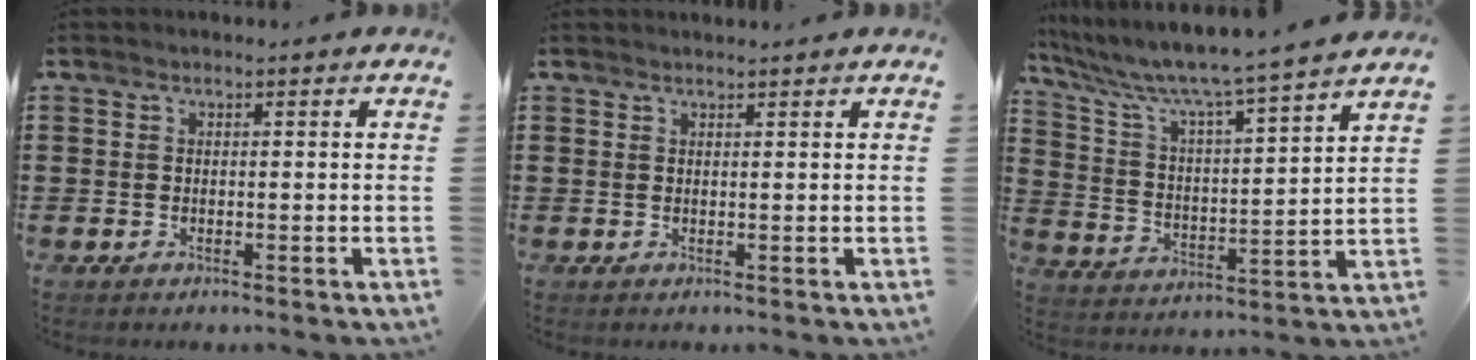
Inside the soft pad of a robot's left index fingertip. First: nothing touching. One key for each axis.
{"total": 0.9, "fx": 0.9, "fy": -0.1, "fz": 0.2, "tx": -0.004, "ty": -0.003, "tz": 0.018}
{"total": 6.2, "fx": 5.5, "fy": -0.6, "fz": 2.8, "tx": -0.082, "ty": -0.050, "tz": 0.083}